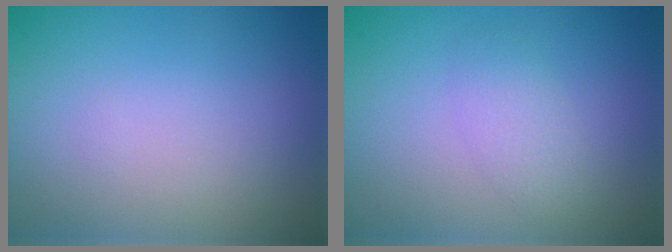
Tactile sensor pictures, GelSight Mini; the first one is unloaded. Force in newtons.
{"total": 1.7, "press": 1.7, "slide": 0.1}